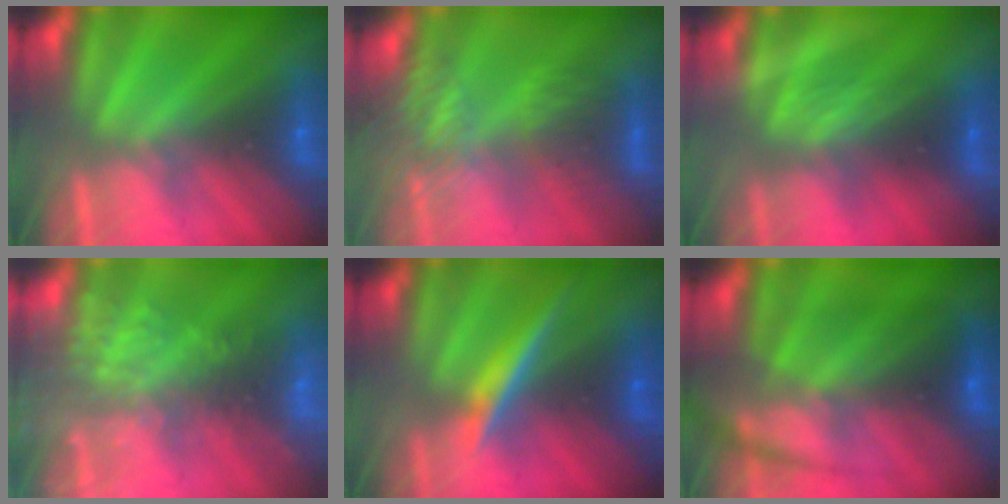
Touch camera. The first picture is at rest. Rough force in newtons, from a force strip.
{"total": 4.9}
{"total": 2.0}
{"total": 6.6}
{"total": 3.8}
{"total": 7.3}